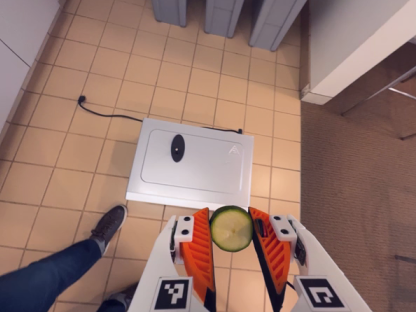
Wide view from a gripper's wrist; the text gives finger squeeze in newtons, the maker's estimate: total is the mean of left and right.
{"total": 6.7, "left": 6.0, "right": 7.4}